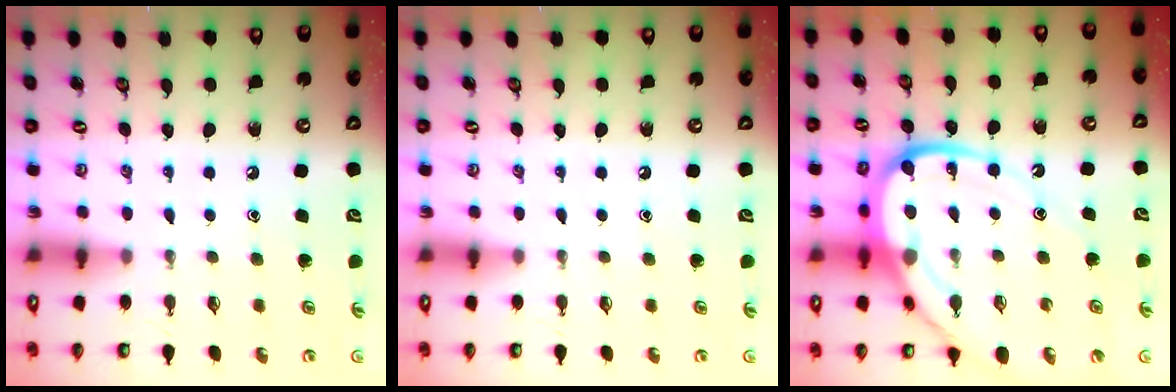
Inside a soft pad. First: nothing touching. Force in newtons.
{"total": 0.0}
{"total": 19.8, "press": 19.7, "slide": 2.1}